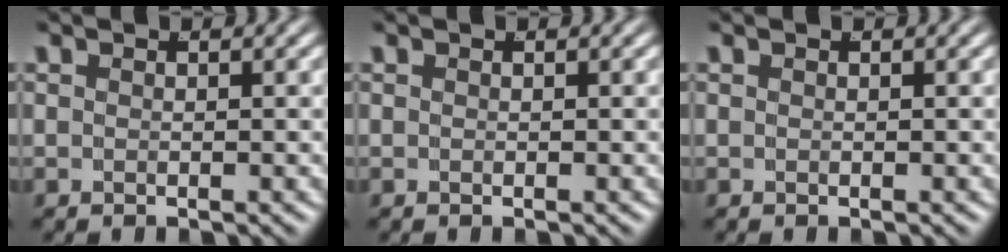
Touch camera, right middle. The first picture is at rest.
{"total": 0.0}
{"total": 0.0}